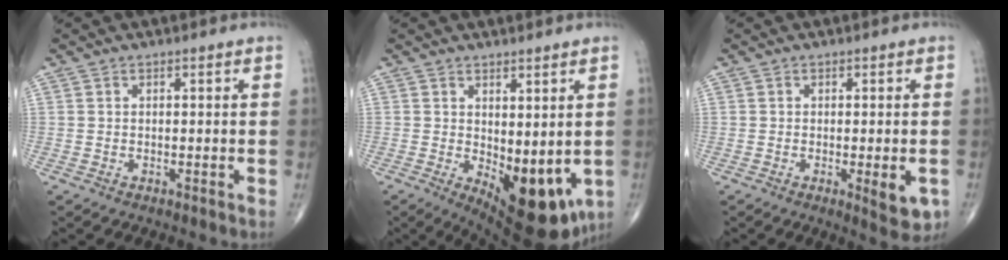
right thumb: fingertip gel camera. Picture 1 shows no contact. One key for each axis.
{"total": 13.0, "fx": -1.9, "fy": 5.9, "fz": 11.4, "tx": -0.137, "ty": -0.023, "tz": -0.004}
{"total": 5.5, "fx": -1.6, "fy": 1.8, "fz": 4.9, "tx": -0.054, "ty": -0.009, "tz": -0.016}